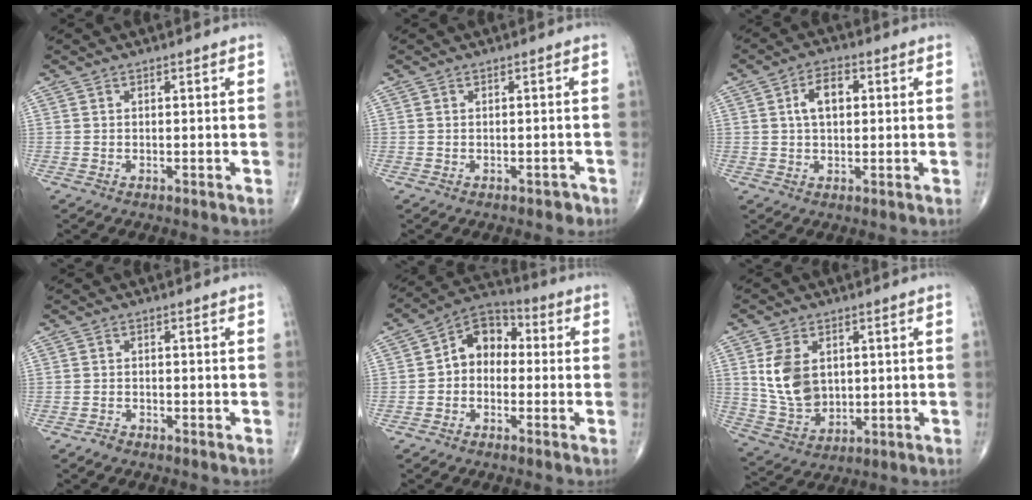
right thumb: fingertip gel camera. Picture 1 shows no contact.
{"total": 1.2, "force": [-0.8, 0.7, 0.6], "torque": [-0.006, 0.005, -0.009]}
{"total": 6.2, "force": [1.3, 3.7, 4.8], "torque": [-0.074, 0.011, 0.016]}
{"total": 1.2, "force": [-1.1, 0.5, 0.2], "torque": [-0.008, 0.003, -0.022]}
{"total": 8.5, "force": [-0.4, 6.5, 5.5], "torque": [-0.052, 0.033, -0.031]}
{"total": 10.3, "force": [2.0, 7.3, 7.0], "torque": [-0.114, -0.010, 0.052]}